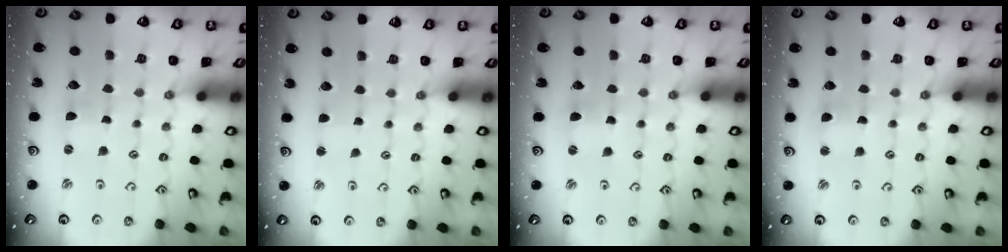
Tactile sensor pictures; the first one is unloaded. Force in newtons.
{"total": 2.3, "press": 2.3, "slide": 0.2}
{"total": 1.4, "press": 1.4, "slide": 0.3}
{"total": 1.1, "press": 1.0, "slide": 0.2}